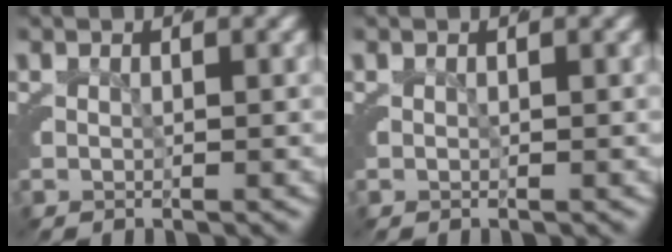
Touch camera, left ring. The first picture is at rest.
{"total": 0.0}